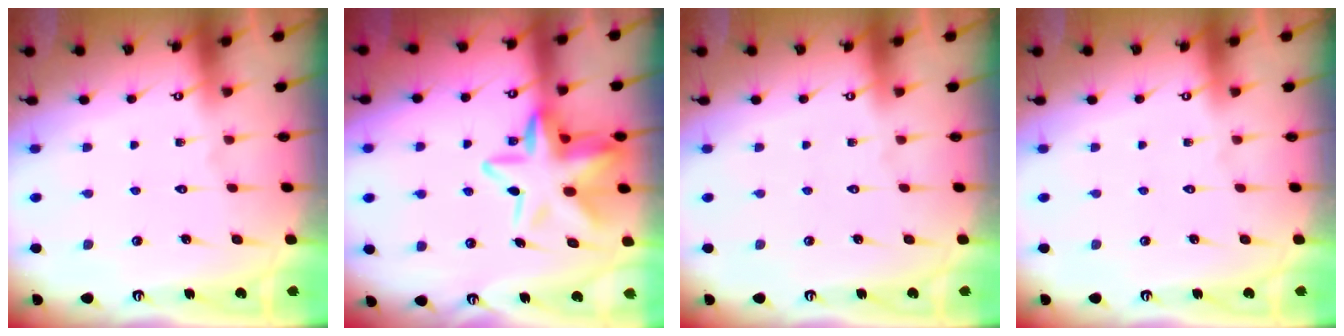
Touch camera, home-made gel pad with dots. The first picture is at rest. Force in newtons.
{"total": 14.6, "press": 14.5, "slide": 2.2}
{"total": 0.0}
{"total": 0.0}